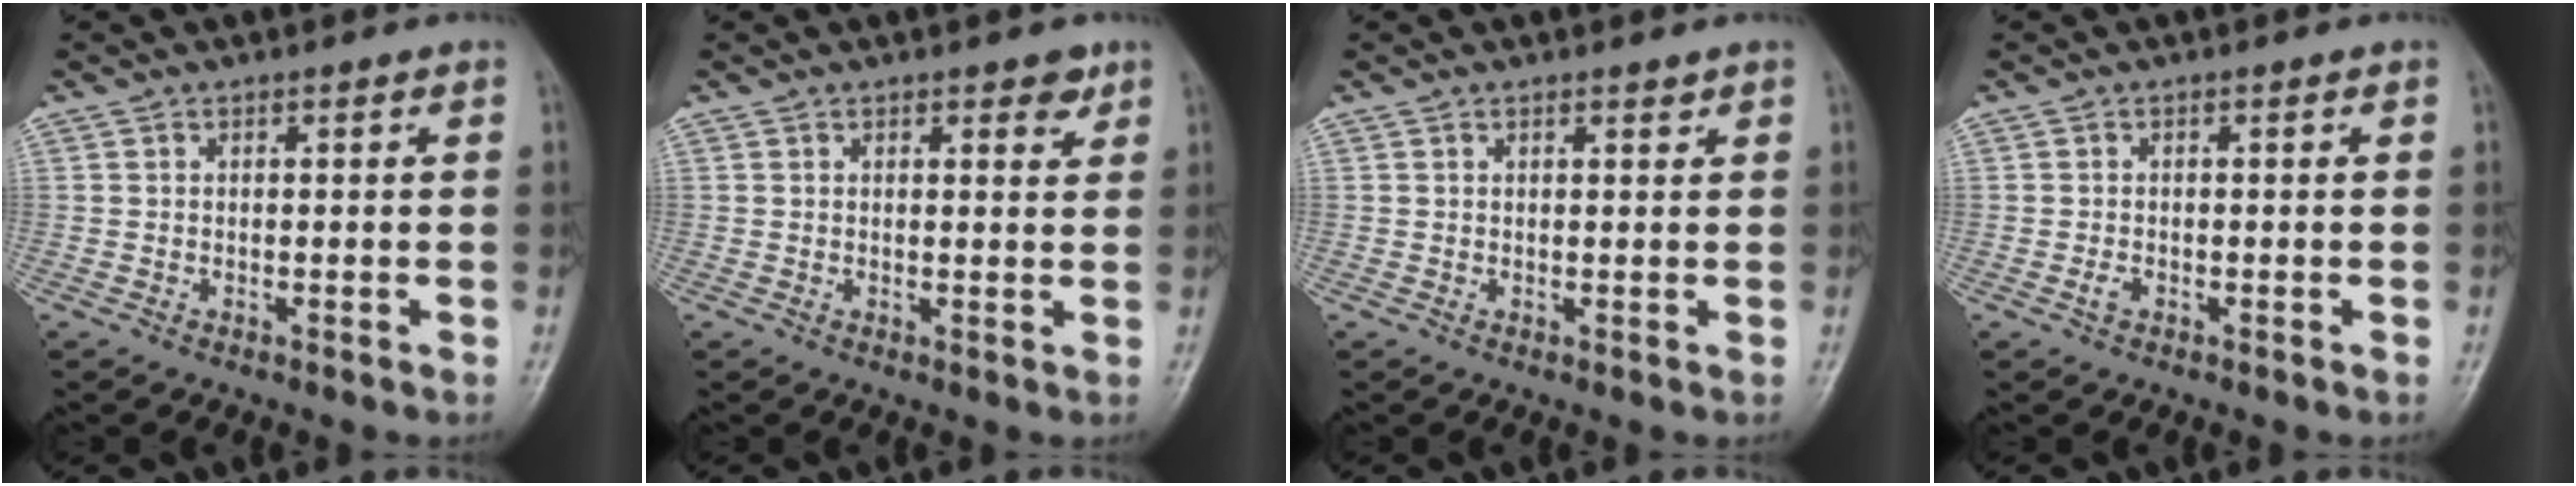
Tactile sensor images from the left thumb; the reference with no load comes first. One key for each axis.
{"total": 2.8, "fx": 1.8, "fy": 1.2, "fz": 1.8, "tx": -0.010, "ty": -0.009, "tz": 0.021}
{"total": 1.1, "fx": 0.8, "fy": 0.3, "fz": 0.6, "tx": -0.008, "ty": -0.005, "tz": 0.014}
{"total": 1.2, "fx": -0.4, "fy": 0.7, "fz": 0.8, "tx": -0.016, "ty": 0.000, "tz": -0.010}